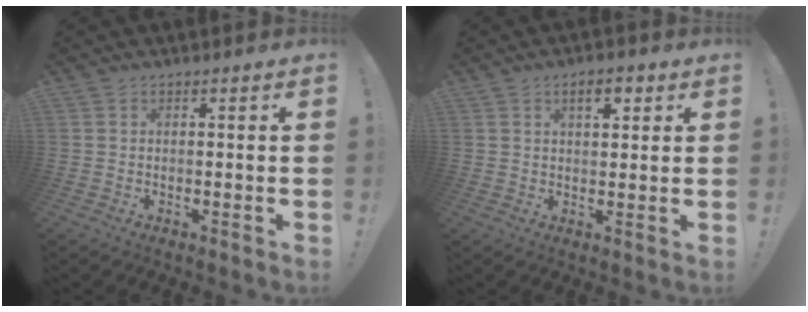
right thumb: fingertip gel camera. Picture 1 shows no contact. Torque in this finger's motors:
{"motor_torque": [0.29, 1.34, 0.48, 0.32, 0.02]}